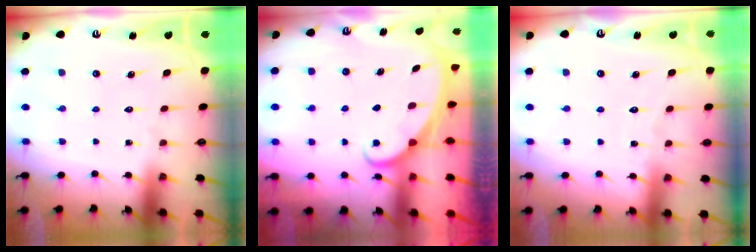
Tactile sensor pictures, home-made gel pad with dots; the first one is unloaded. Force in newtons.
{"total": 1.6, "press": 1.6, "slide": 0.0}
{"total": 3.4, "press": 3.4, "slide": 0.3}